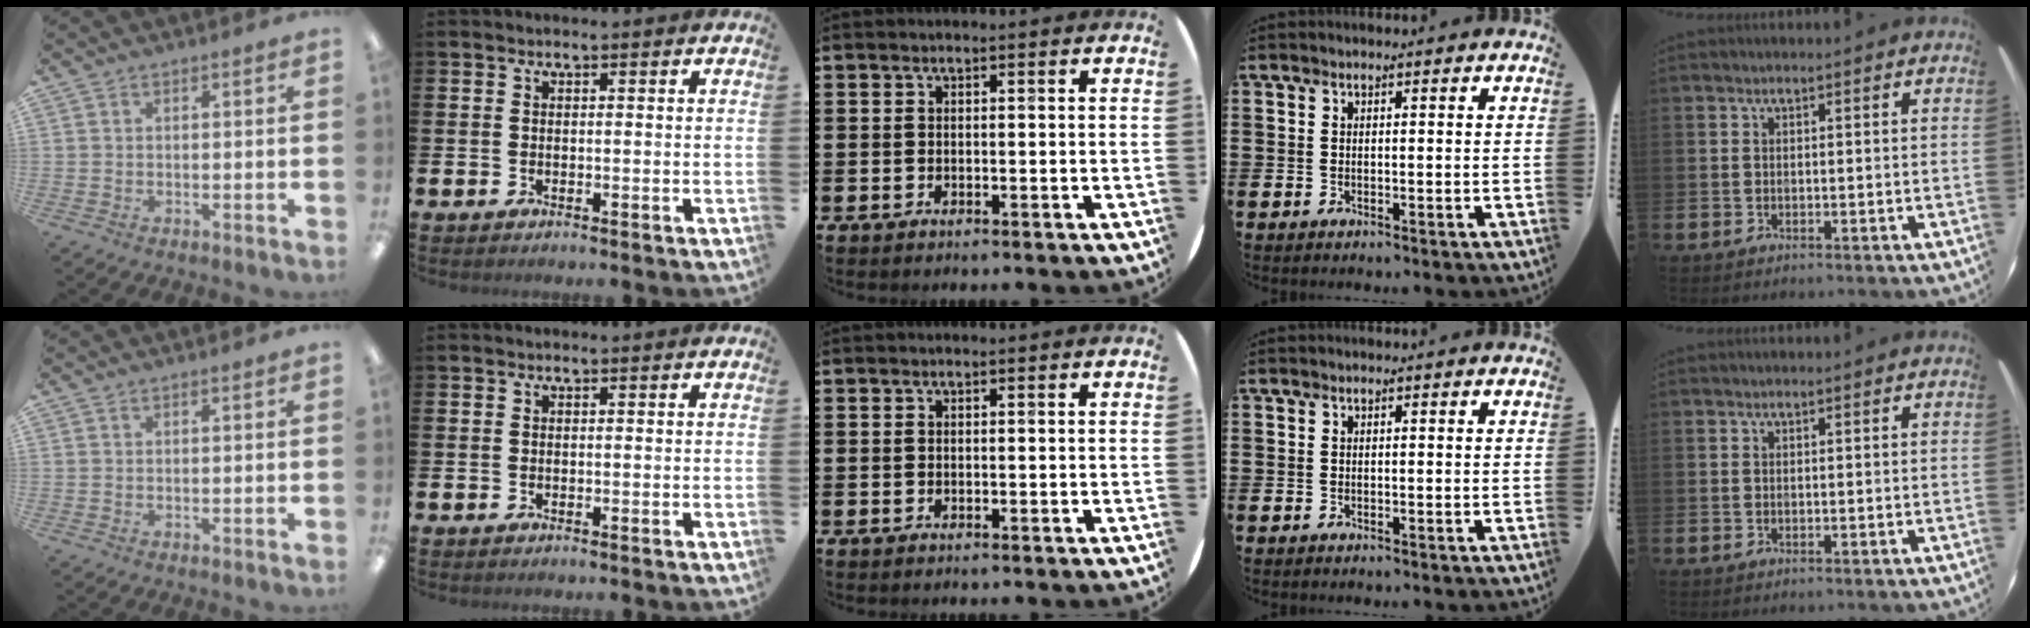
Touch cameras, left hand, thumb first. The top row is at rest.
{}